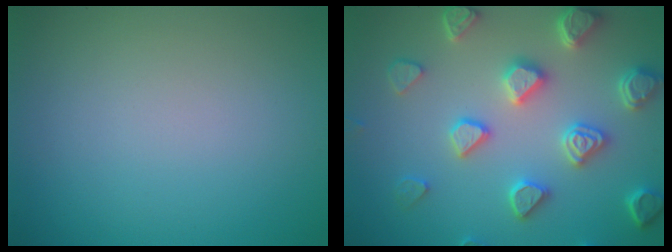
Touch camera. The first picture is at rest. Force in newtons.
{"total": 5.5, "press": 5.0, "slide": 2.4}